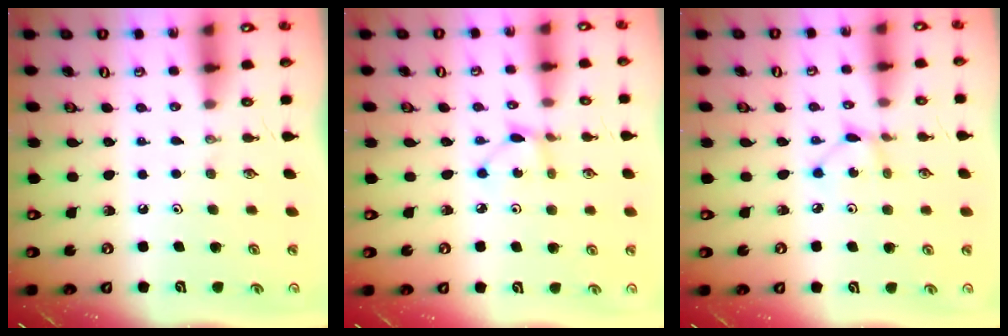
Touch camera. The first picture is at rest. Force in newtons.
{"total": 2.4, "press": 2.4, "slide": 0.3}
{"total": 2.4, "press": 2.4, "slide": 0.1}